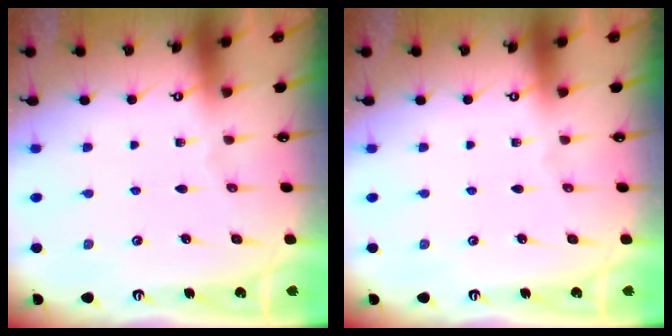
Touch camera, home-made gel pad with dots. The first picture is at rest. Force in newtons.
{"total": 0.0}